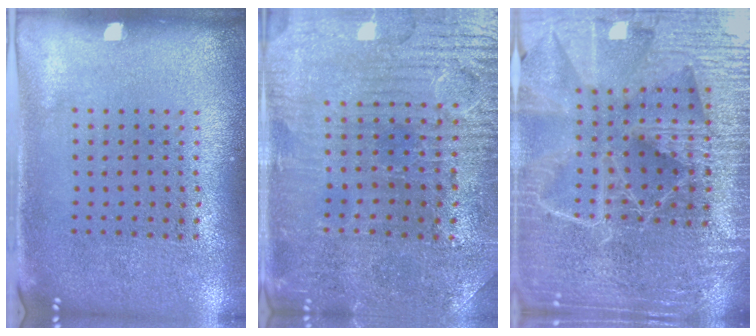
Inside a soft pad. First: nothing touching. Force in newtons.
{"total": 2.2, "press": 2.2, "slide": 0.5}
{"total": 6.0, "press": 5.2, "slide": 2.9}